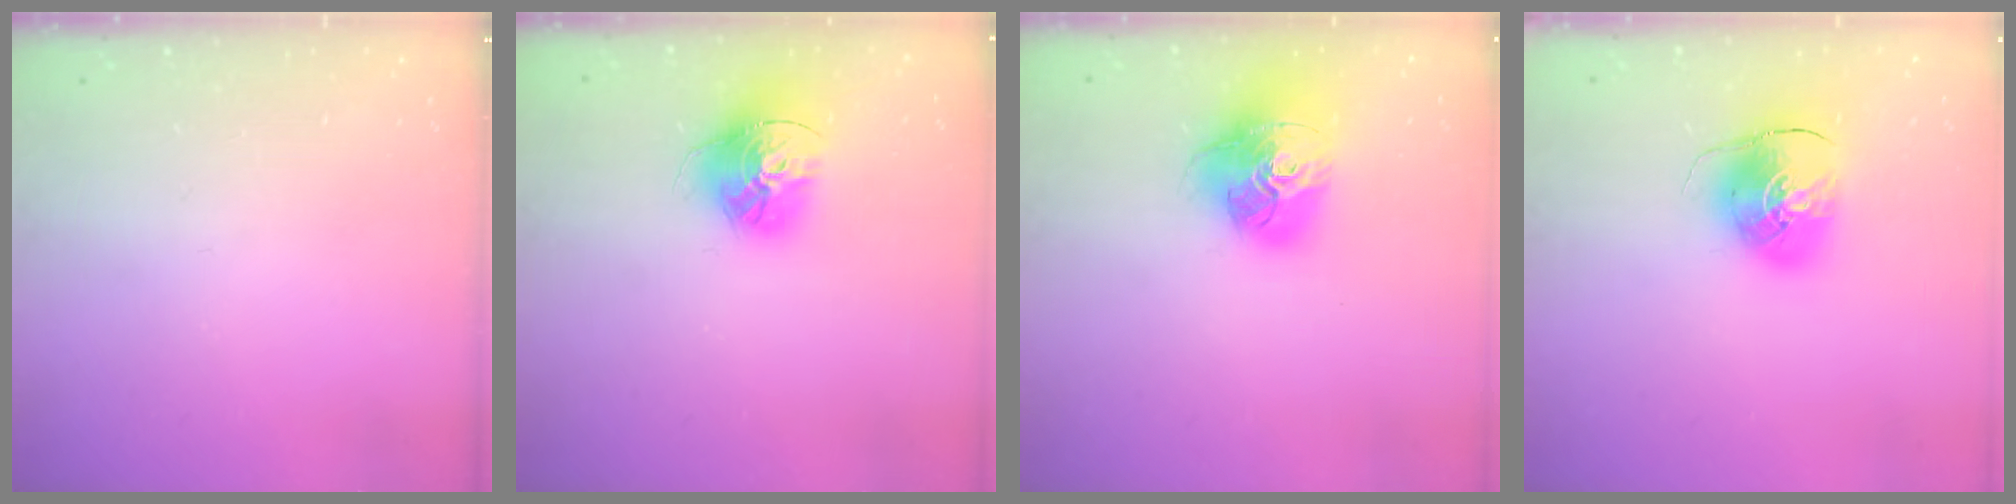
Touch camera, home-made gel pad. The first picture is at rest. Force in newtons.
{"total": 15.9, "press": 15.9, "slide": 1.5}
{"total": 18.8, "press": 18.6, "slide": 2.1}
{"total": 10.0, "press": 9.9, "slide": 1.5}